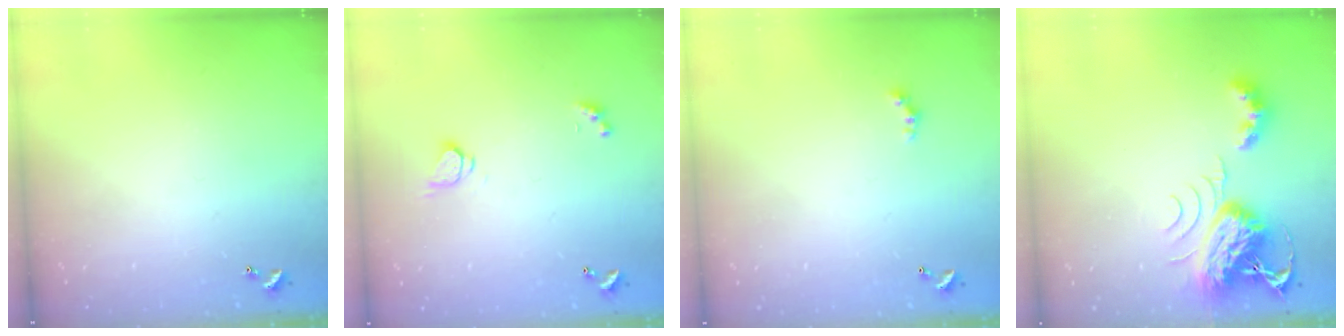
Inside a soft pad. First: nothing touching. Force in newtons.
{"total": 1.8, "press": 1.8, "slide": 0.3}
{"total": 1.7, "press": 1.6, "slide": 0.5}
{"total": 8.2, "press": 8.1, "slide": 1.2}